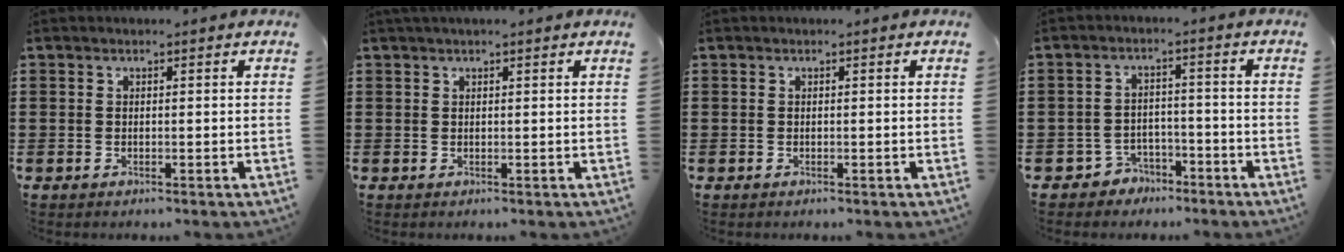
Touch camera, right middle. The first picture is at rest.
{"total": 0.9, "force": [0.7, 0.0, 0.5], "torque": [-0.010, 0.001, 0.012]}
{"total": 0.0}
{"total": 3.3, "force": [-3.0, 1.4, 0.1], "torque": [-0.014, 0.003, -0.063]}